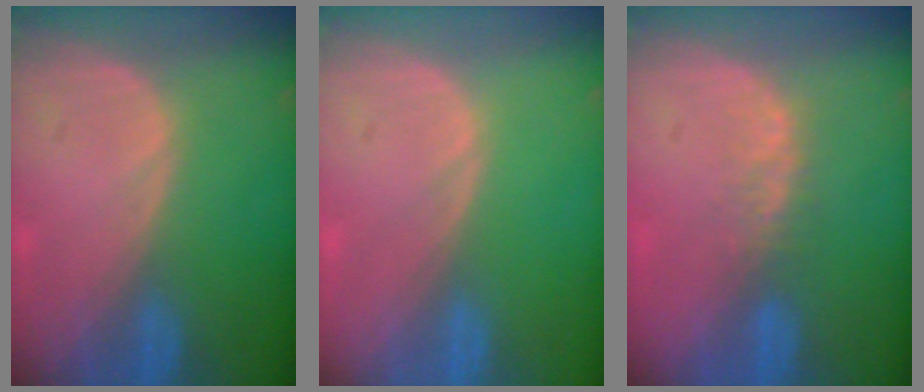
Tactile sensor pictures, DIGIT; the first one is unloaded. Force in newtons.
{"total": 0.0}
{"total": 2.8, "press": 2.4, "slide": 1.5}